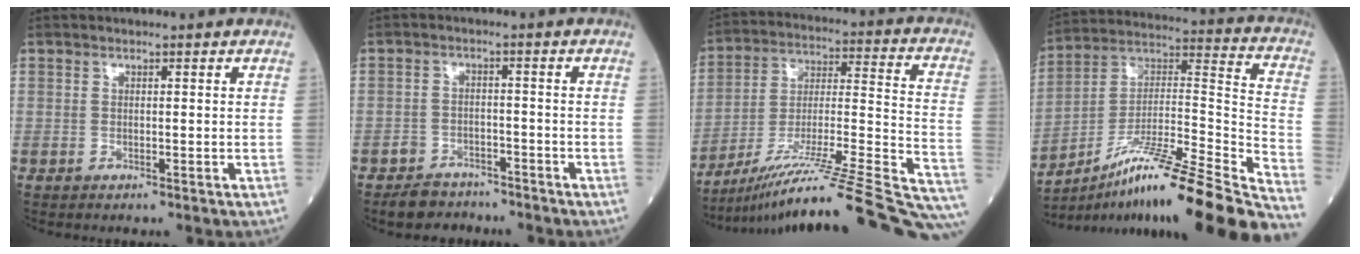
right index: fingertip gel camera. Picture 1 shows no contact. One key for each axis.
{"total": 4.5, "fx": -3.8, "fy": 2.4, "fz": 0.4, "tx": -0.010, "ty": 0.004, "tz": -0.064}
{"total": 29.2, "fx": -24.1, "fy": -0.2, "fz": 16.6, "tx": -0.175, "ty": -0.015, "tz": -0.364}
{"total": 27.5, "fx": -20.8, "fy": 0.1, "fz": 18.0, "tx": -0.217, "ty": 0.001, "tz": -0.342}